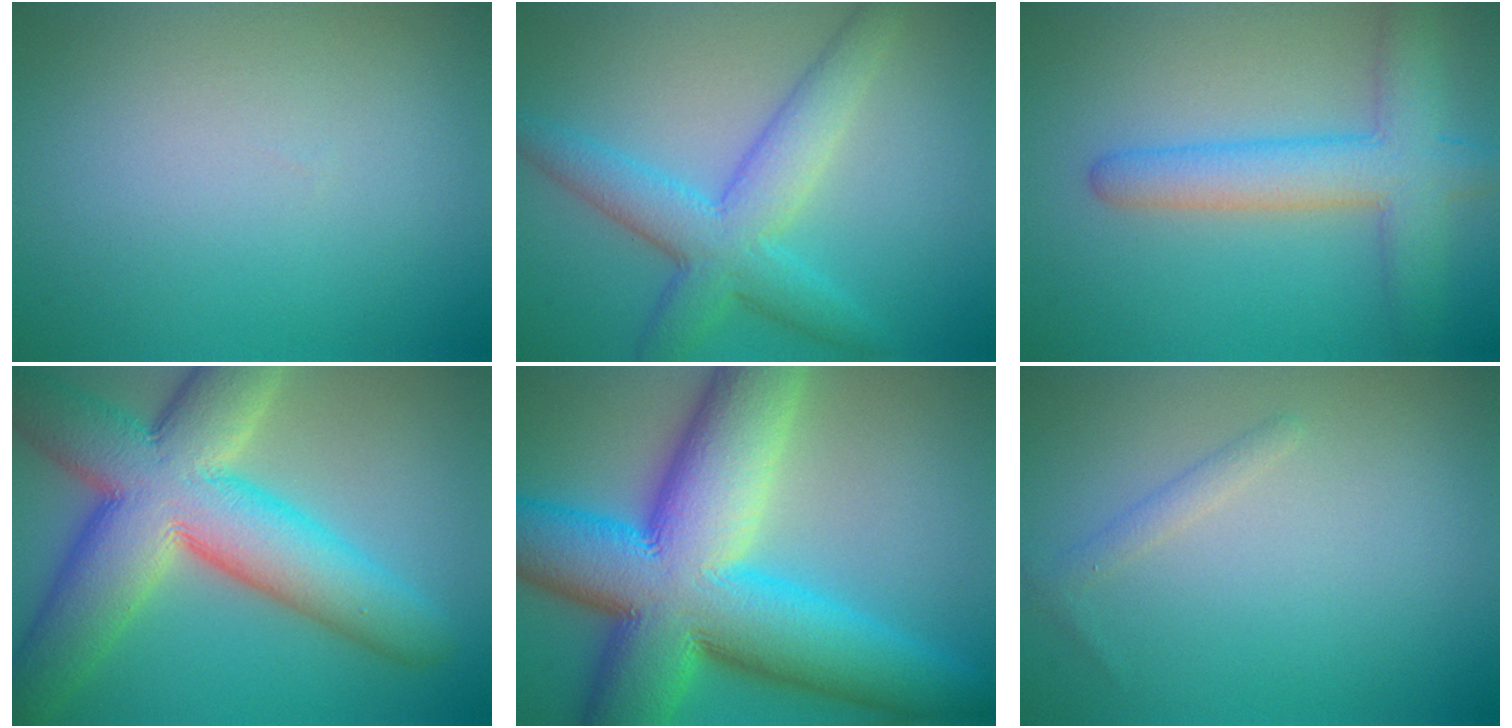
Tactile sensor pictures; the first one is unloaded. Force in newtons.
{"total": 5.8, "press": 5.8, "slide": 0.2}
{"total": 5.5, "press": 5.5, "slide": 0.4}
{"total": 13.2, "press": 13.1, "slide": 0.8}
{"total": 18.0, "press": 18.0, "slide": 0.6}
{"total": 1.1, "press": 1.1, "slide": 0.1}